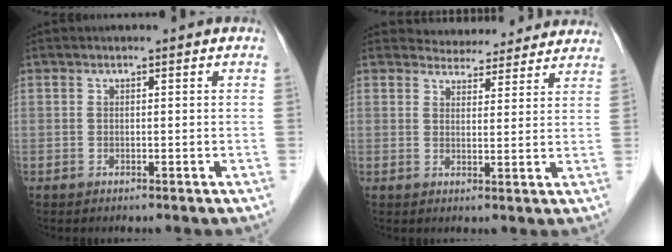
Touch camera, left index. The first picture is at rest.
{"total": 13.1, "force": [12.6, 3.5, 1.2], "torque": [0.008, -0.002, 0.138]}